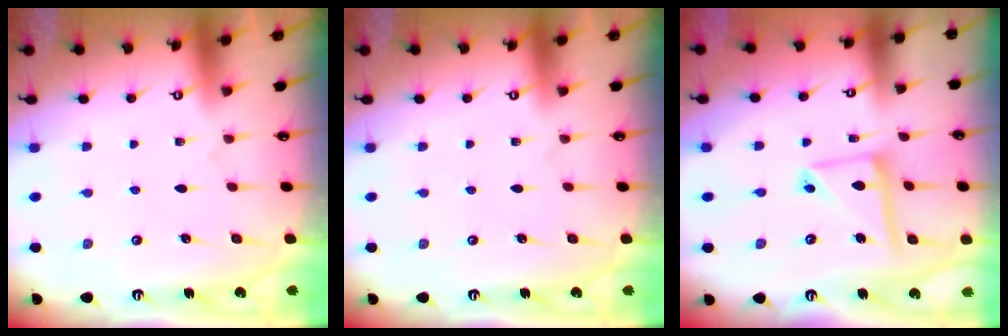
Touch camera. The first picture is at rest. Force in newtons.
{"total": 0.0}
{"total": 11.2, "press": 11.2, "slide": 1.0}